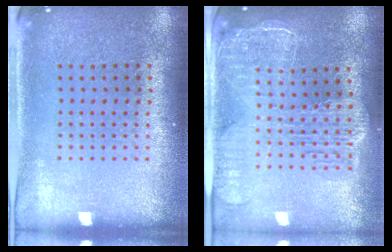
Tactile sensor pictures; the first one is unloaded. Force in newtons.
{"total": 2.5, "press": 2.2, "slide": 1.2}